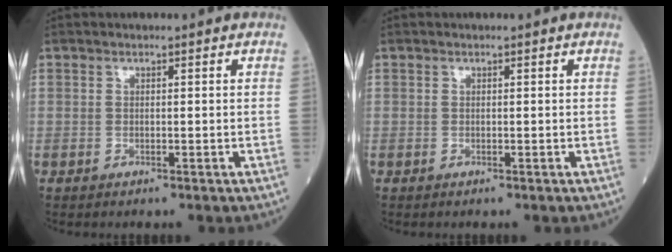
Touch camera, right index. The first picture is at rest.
{"total": 0.0}